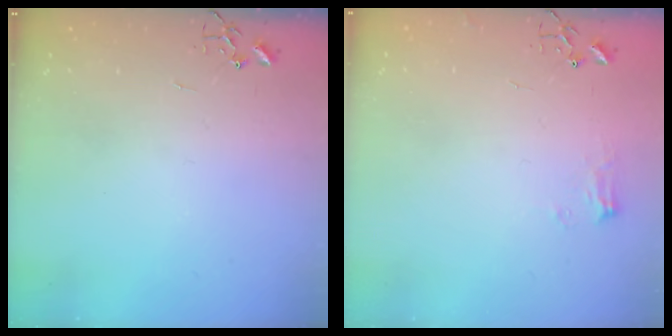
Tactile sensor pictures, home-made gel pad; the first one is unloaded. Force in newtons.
{"total": 6.8, "press": 6.8, "slide": 0.8}